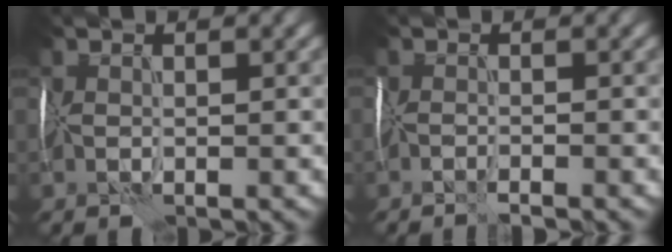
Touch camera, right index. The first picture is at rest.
{"total": 1.4, "force": [-1.3, -0.1, 0.6], "torque": [-0.012, -0.003, -0.027]}